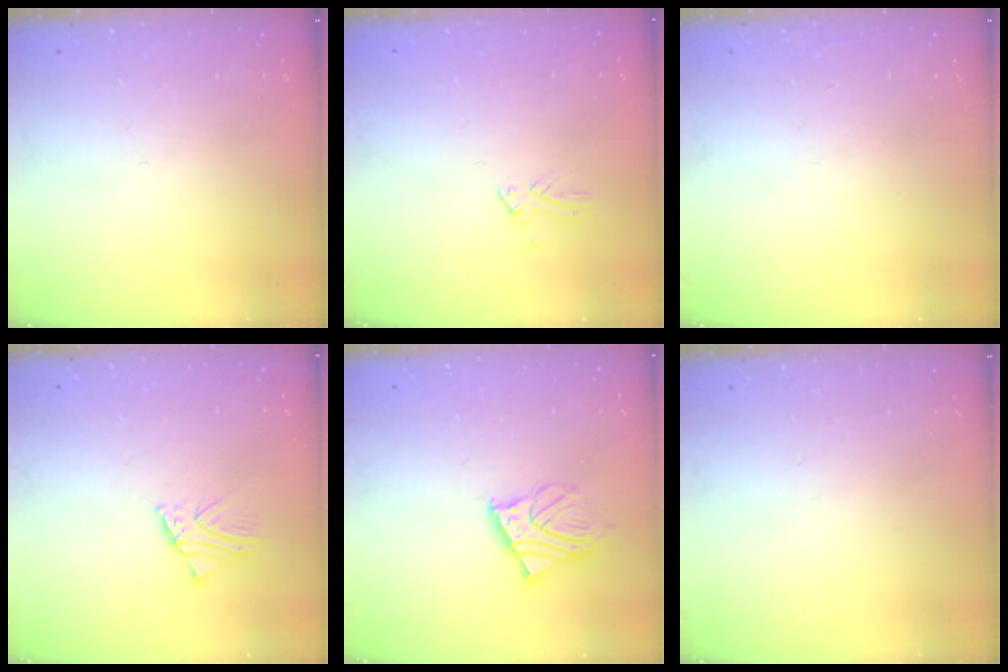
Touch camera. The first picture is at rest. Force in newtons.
{"total": 0.0}
{"total": 3.0, "press": 3.0, "slide": 0.3}
{"total": 1.5, "press": 1.5, "slide": 0.0}
{"total": 8.6, "press": 8.5, "slide": 1.3}
{"total": 0.0}